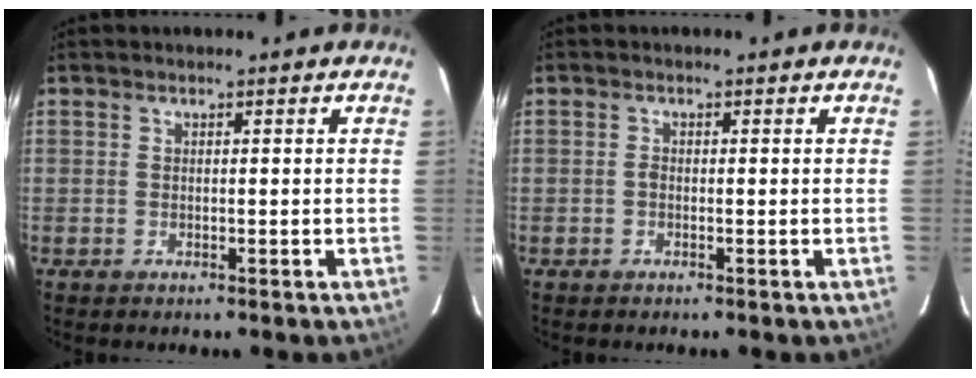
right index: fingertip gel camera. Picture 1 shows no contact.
{"total": 0.6, "force": [-0.2, 0.3, 0.4], "torque": [-0.010, 0.002, -0.007]}